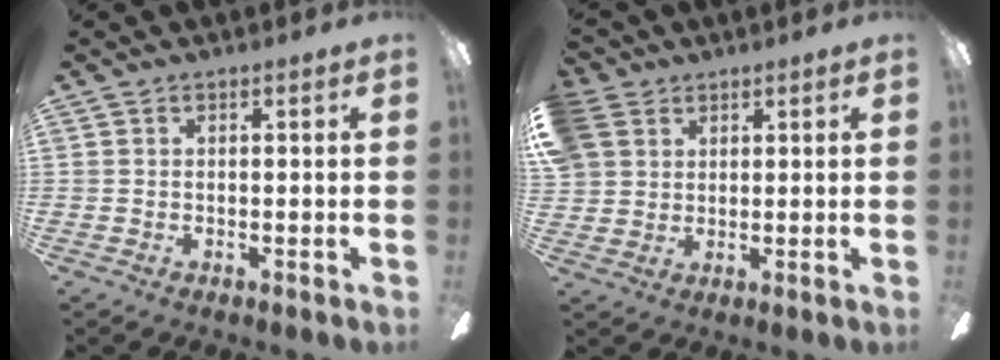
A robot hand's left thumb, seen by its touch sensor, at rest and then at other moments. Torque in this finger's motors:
{"motor_torque": [1.39, 1.41, 1.38, -1.38, 0.21]}